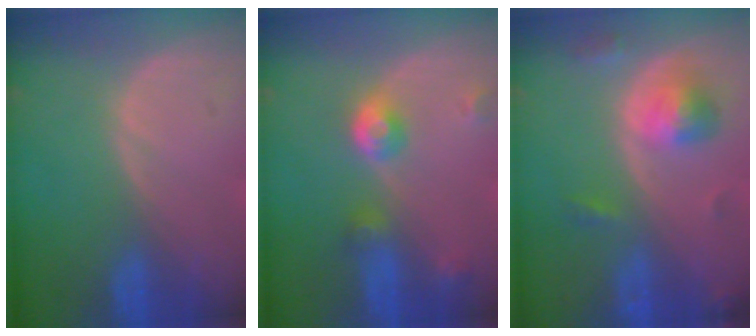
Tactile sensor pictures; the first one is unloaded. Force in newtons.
{"total": 4.8, "press": 4.4, "slide": 2.0}
{"total": 5.2, "press": 5.0, "slide": 1.4}